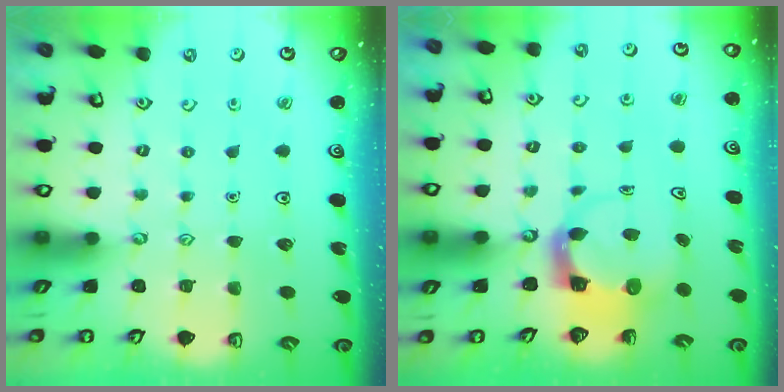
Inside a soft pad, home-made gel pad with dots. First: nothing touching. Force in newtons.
{"total": 3.8, "press": 3.7, "slide": 0.5}